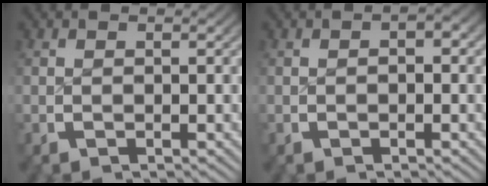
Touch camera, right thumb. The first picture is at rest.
{"total": 1.0, "force": [-0.3, 0.5, 0.8], "torque": [-0.010, -0.001, -0.007]}